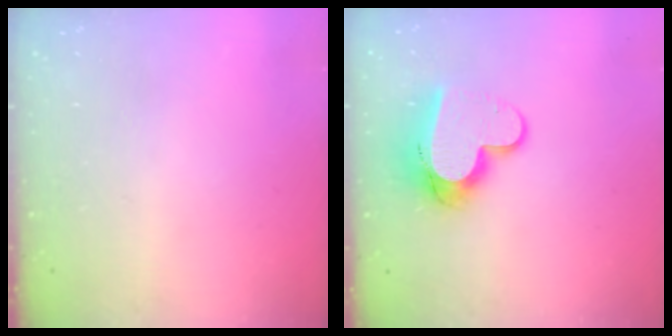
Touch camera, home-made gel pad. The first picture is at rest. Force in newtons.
{"total": 11.5, "press": 11.4, "slide": 1.2}